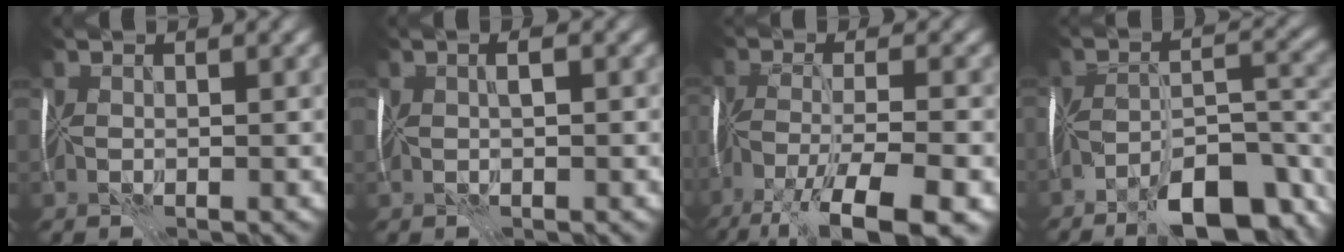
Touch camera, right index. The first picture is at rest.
{"total": 1.0, "force": [0.2, 0.1, 1.0], "torque": [-0.016, 0.003, 0.007]}
{"total": 11.1, "force": [-7.4, 2.2, 8.0], "torque": [-0.151, -0.015, -0.125]}
{"total": 9.4, "force": [-6.5, 2.7, 6.2], "torque": [-0.090, 0.002, -0.116]}